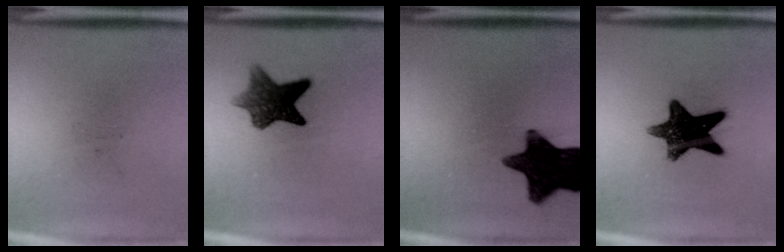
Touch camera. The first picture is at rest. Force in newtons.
{"total": 8.1}
{"total": 13.7}
{"total": 12.6}